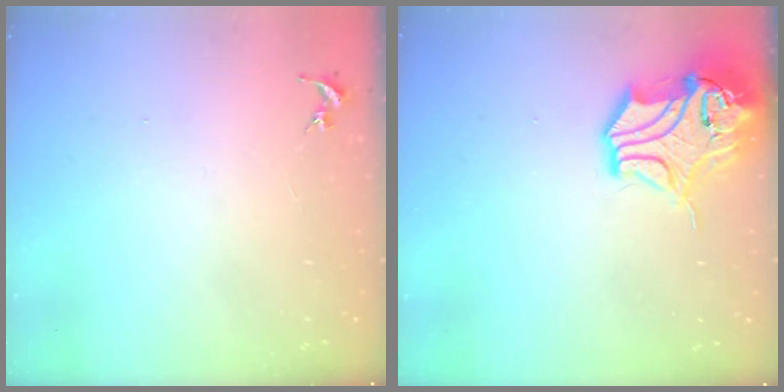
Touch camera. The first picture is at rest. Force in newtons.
{"total": 13.5, "press": 13.4, "slide": 2.0}